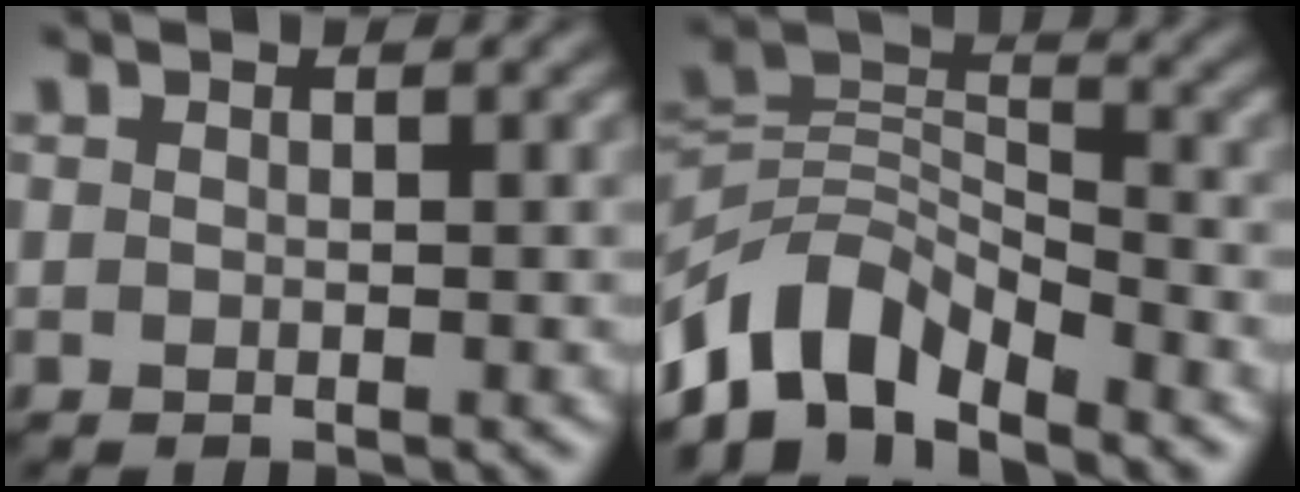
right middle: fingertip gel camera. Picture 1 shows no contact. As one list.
[{"total": 8.0, "force": [-5.6, 4.0, 4.2], "torque": [-0.068, -0.002, -0.115]}]